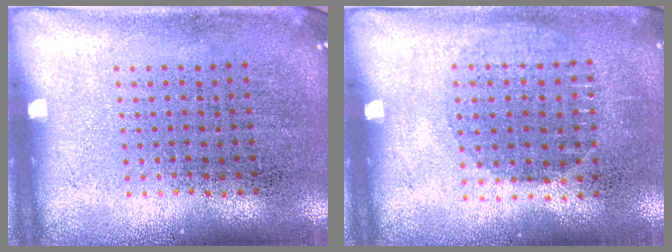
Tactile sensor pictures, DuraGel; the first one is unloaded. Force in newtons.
{"total": 0.9, "press": 0.8, "slide": 0.4}